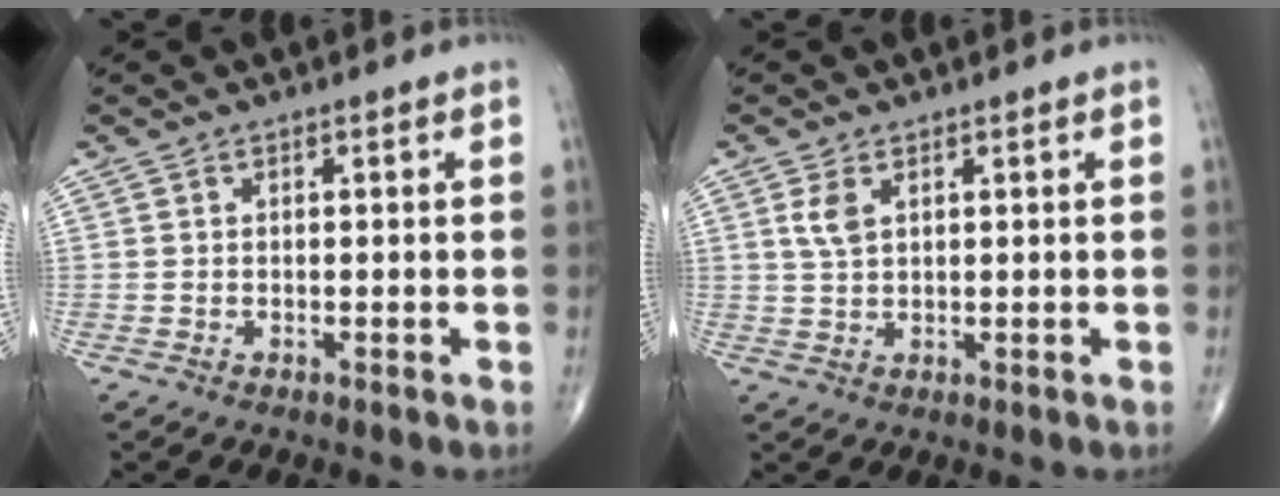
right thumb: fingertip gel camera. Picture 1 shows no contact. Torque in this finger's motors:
{"motor_torque": [-0.26, 0.25, 0.36, 0.11, 0.00]}